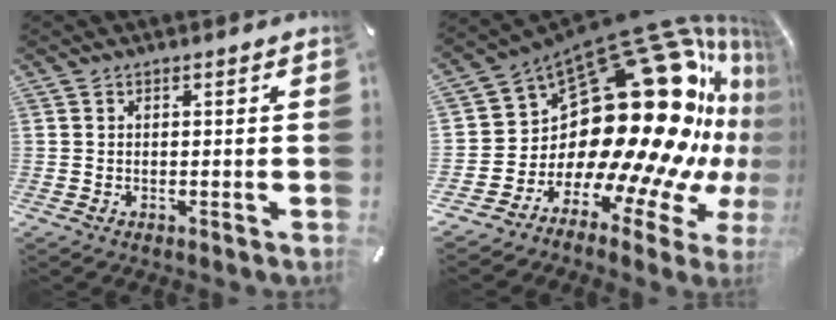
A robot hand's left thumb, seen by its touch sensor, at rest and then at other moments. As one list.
[{"total": 39.0, "force": [8.9, 20.5, 32.0], "torque": [-0.470, -0.171, 0.217]}]